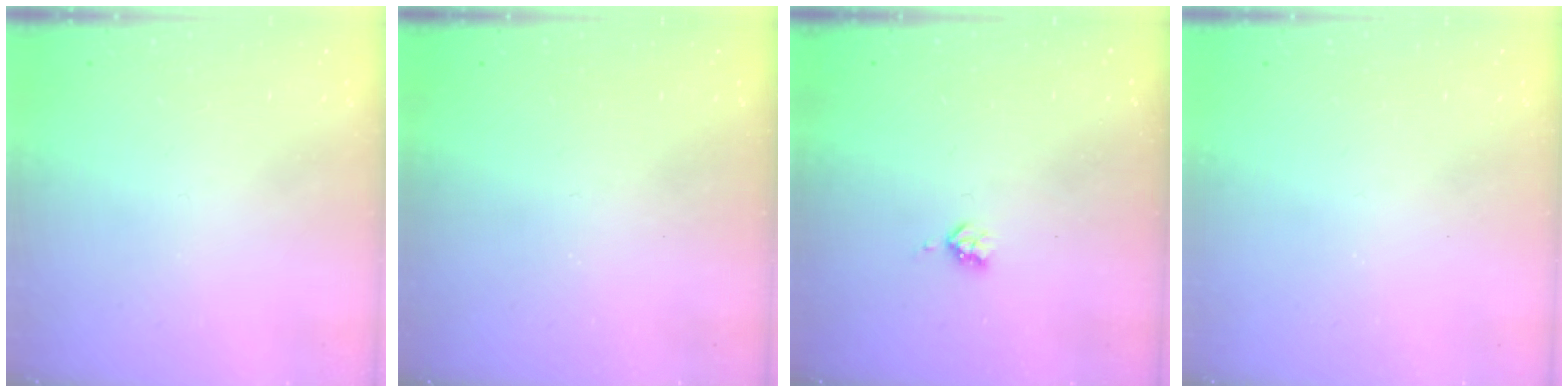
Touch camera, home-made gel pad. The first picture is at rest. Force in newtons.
{"total": 0.0}
{"total": 2.9, "press": 2.9, "slide": 0.5}
{"total": 0.0}